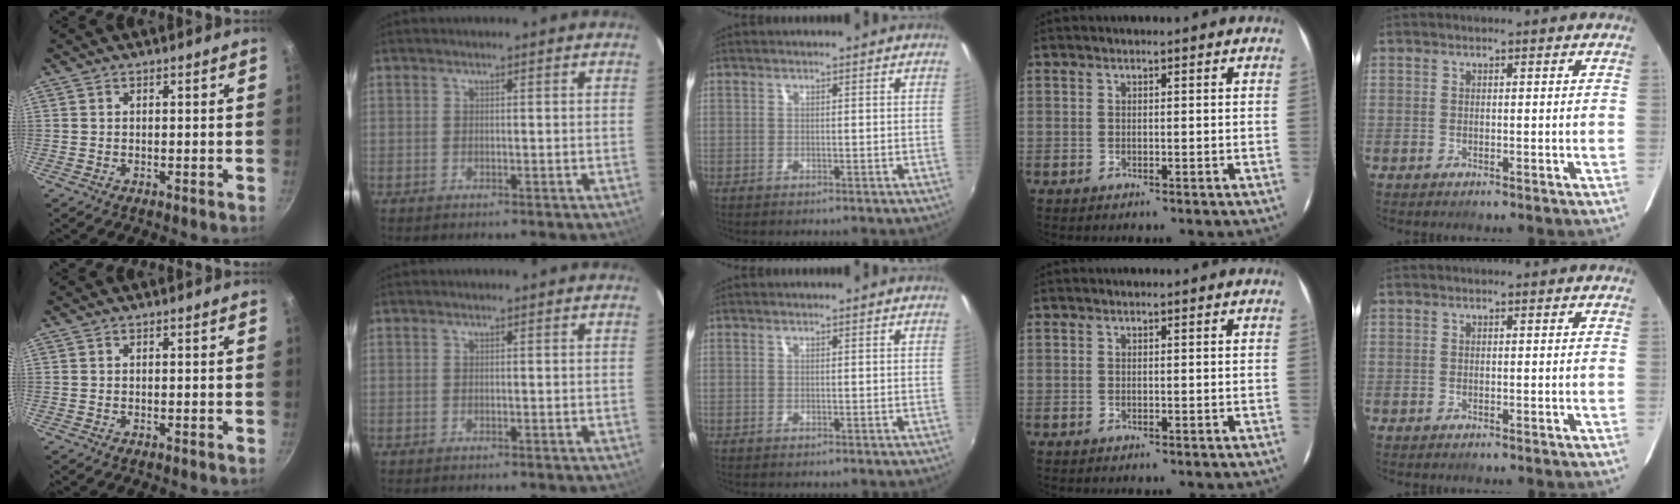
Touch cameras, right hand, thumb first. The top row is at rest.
{}